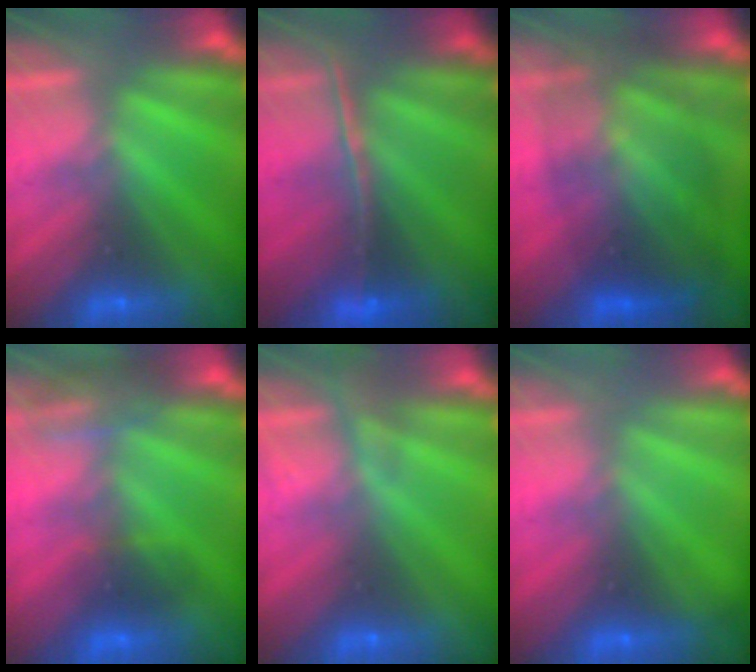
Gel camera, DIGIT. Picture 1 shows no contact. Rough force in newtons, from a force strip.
{"total": 1.7}
{"total": 9.4}
{"total": 3.4}
{"total": 2.3}
{"total": 2.1}